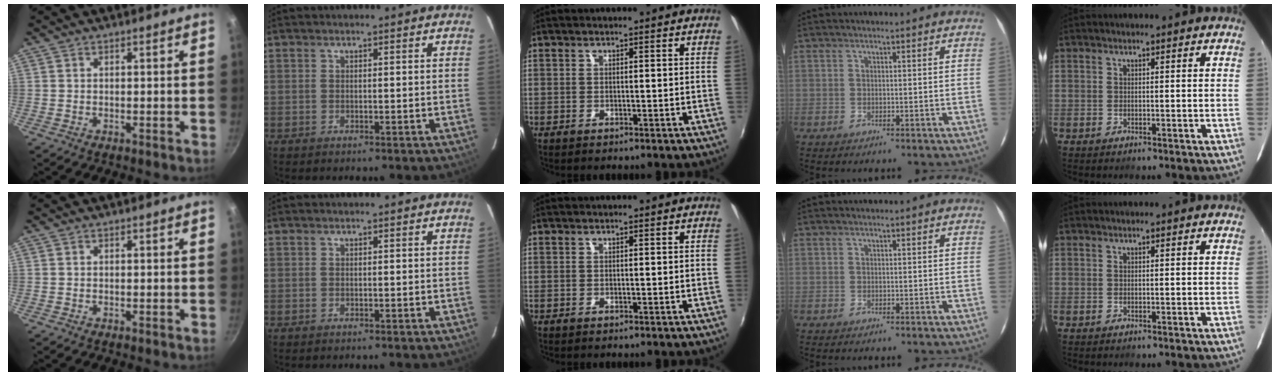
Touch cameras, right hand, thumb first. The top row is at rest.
{}